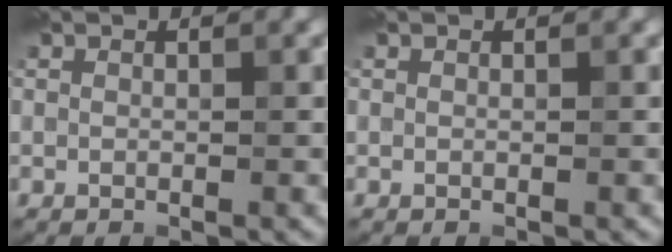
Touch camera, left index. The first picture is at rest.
{"total": 0.0}